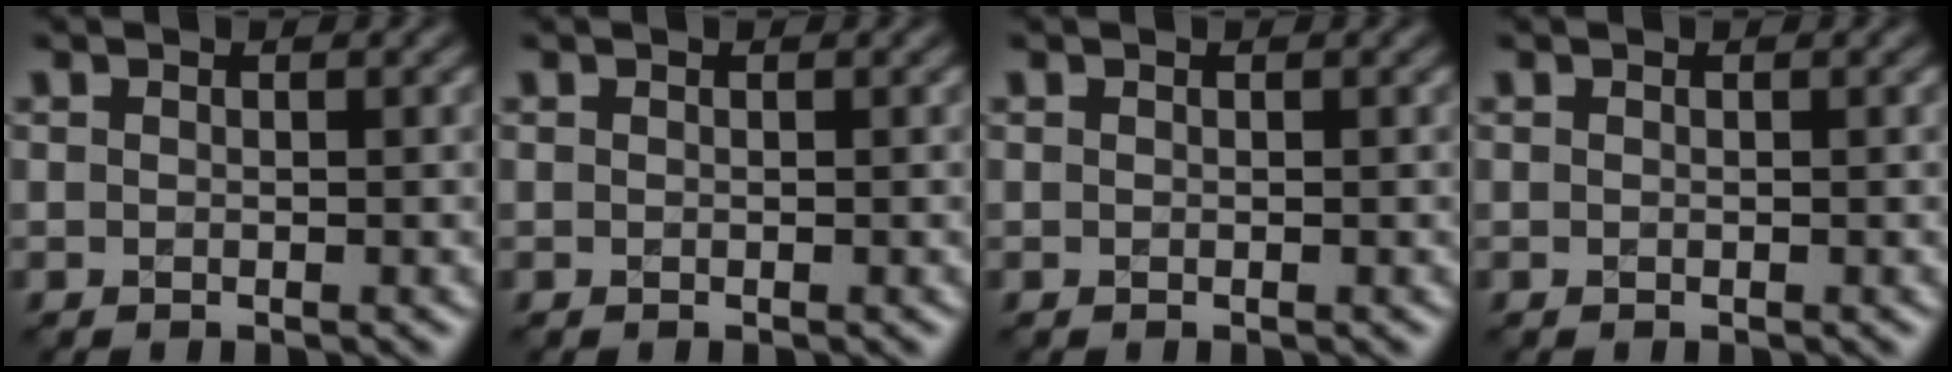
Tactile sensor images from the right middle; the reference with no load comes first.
{"total": 0.0}
{"total": 0.0}
{"total": 0.0}